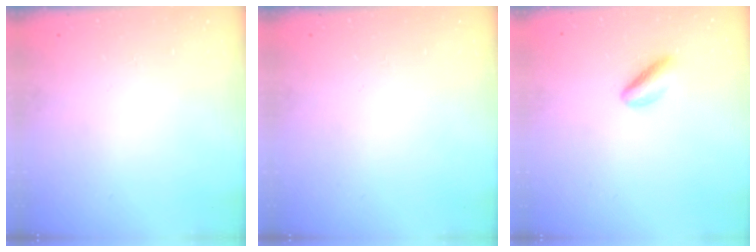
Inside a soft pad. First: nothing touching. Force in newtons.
{"total": 0.0}
{"total": 3.5, "press": 3.5, "slide": 0.1}